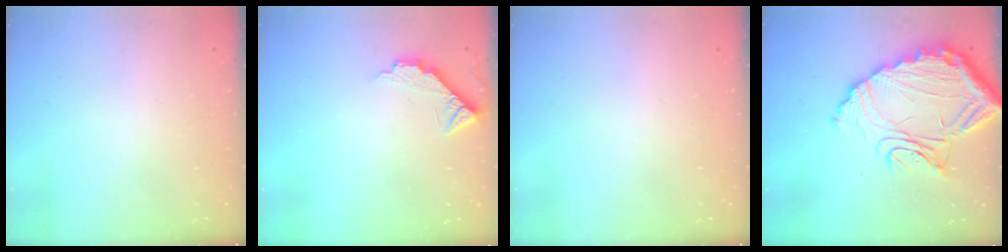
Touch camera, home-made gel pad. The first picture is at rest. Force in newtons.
{"total": 7.4, "press": 7.4, "slide": 0.7}
{"total": 0.0}
{"total": 19.5, "press": 19.4, "slide": 1.7}